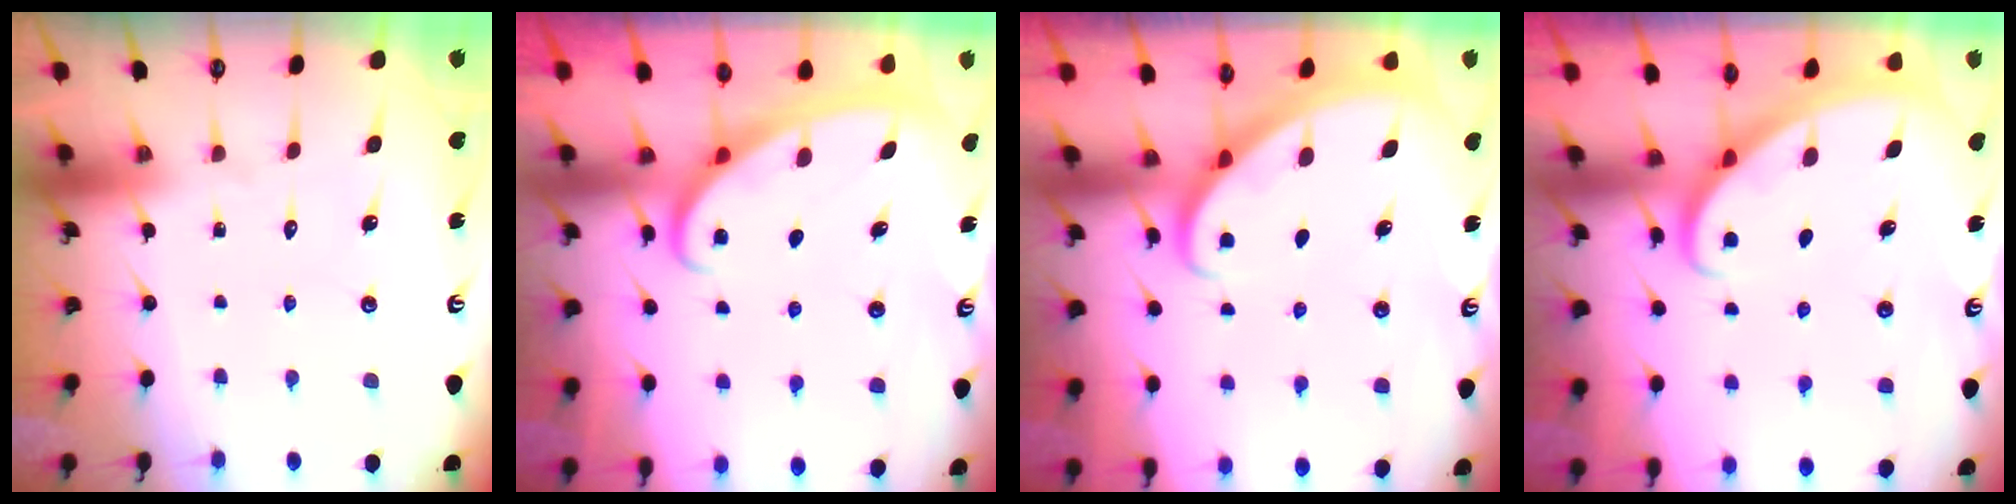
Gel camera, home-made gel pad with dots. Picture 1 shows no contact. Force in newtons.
{"total": 2.7, "press": 2.7, "slide": 0.4}
{"total": 2.6, "press": 2.6, "slide": 0.2}
{"total": 2.8, "press": 2.8, "slide": 0.2}